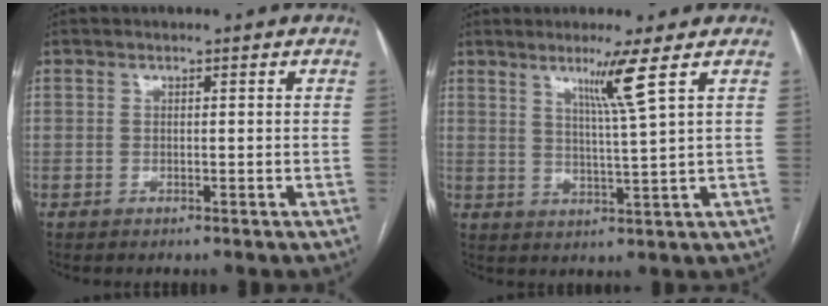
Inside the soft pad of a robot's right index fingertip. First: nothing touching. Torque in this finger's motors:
{"motor_torque": [0.33, 0.26, 0.12, 0.05]}